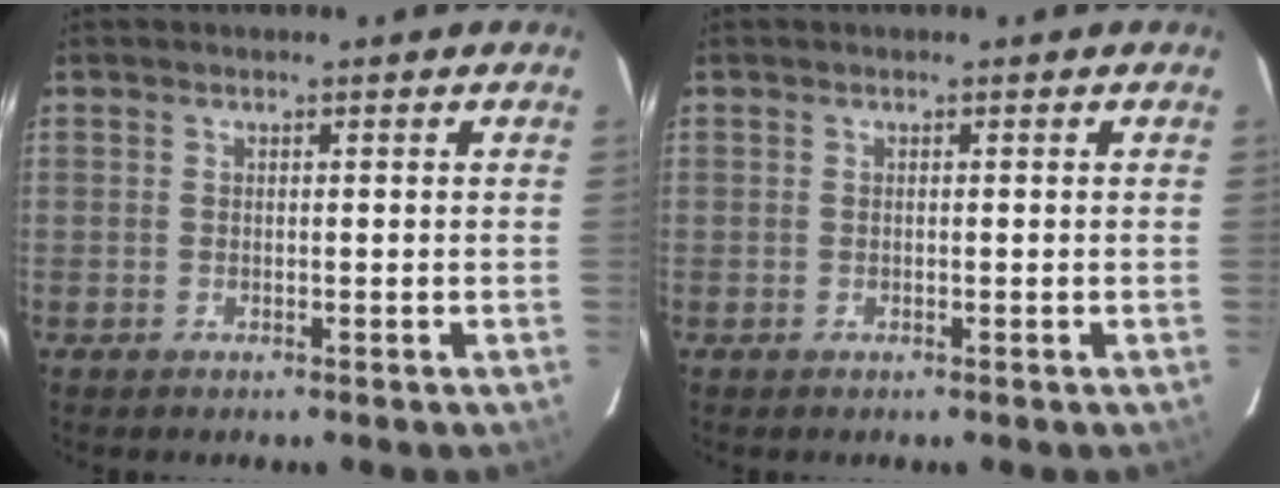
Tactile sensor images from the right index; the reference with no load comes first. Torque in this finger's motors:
{"motor_torque": [0.00, 0.00, 0.00, 0.00]}